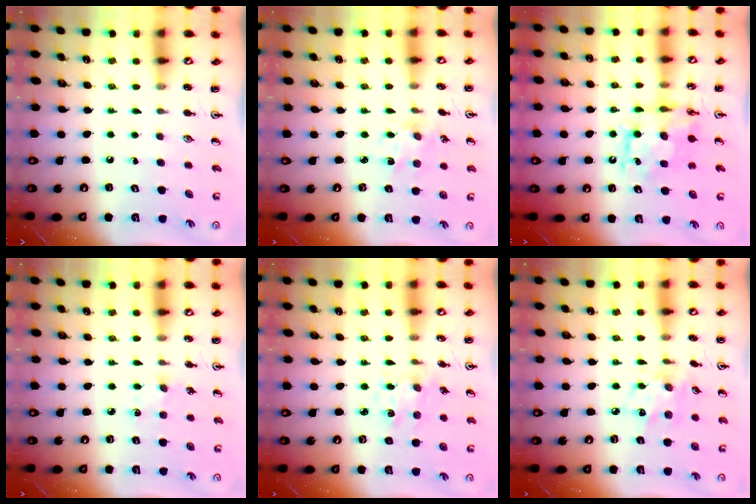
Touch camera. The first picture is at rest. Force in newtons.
{"total": 2.3, "press": 2.3, "slide": 0.3}
{"total": 8.7, "press": 8.7, "slide": 0.3}
{"total": 4.3, "press": 4.3, "slide": 0.5}
{"total": 1.3, "press": 1.3, "slide": 0.1}
{"total": 6.3, "press": 6.1, "slide": 1.6}